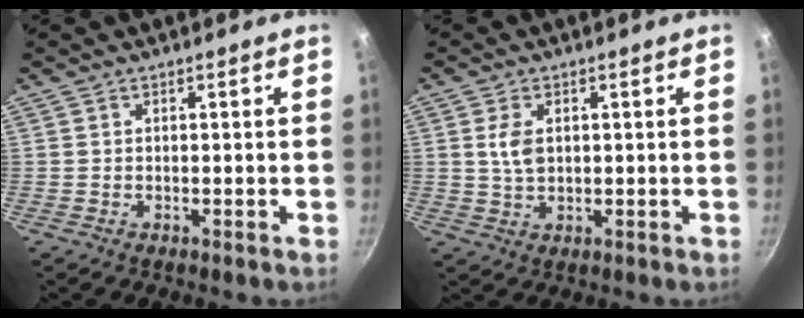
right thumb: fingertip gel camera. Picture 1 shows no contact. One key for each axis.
{"total": 4.1, "fx": 0.9, "fy": 2.5, "fz": 3.1, "tx": -0.055, "ty": -0.001, "tz": 0.019}